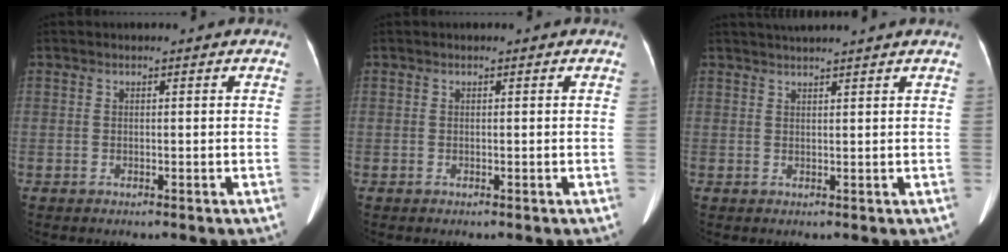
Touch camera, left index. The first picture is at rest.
{"total": 0.0}
{"total": 5.1, "force": [4.6, -1.1, 2.1], "torque": [-0.027, 0.026, 0.065]}